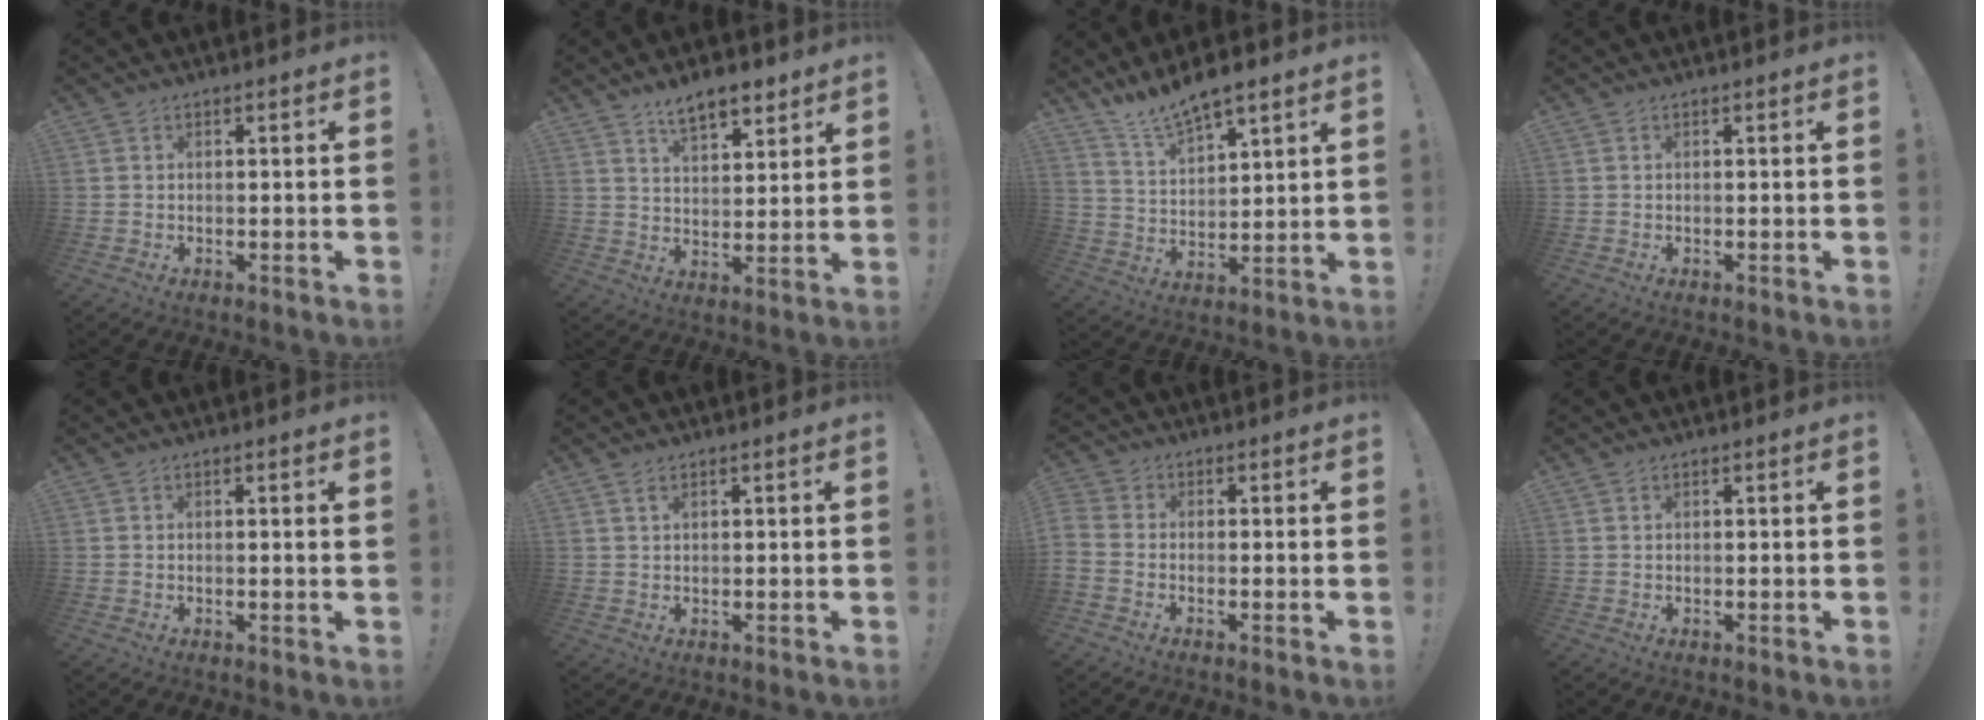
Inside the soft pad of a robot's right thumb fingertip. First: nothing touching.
{"total": 8.6, "force": [6.5, 3.4, 4.5], "torque": [-0.070, -0.034, 0.117]}
{"total": 9.5, "force": [8.8, 1.7, 3.2], "torque": [-0.074, -0.064, 0.161]}
{"total": 0.0}
{"total": 1.1, "force": [0.6, -0.2, 0.9], "torque": [-0.010, -0.003, 0.007]}
{"total": 1.7, "force": [1.0, 0.8, 1.1], "torque": [-0.024, 0.001, 0.019]}
{"total": 2.4, "force": [-0.9, 1.5, 1.6], "torque": [-0.048, 0.003, -0.012]}
{"total": 0.6, "force": [0.5, 0.2, 0.1], "torque": [-0.003, 0.000, 0.010]}